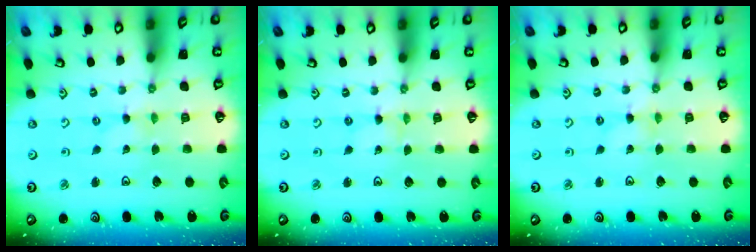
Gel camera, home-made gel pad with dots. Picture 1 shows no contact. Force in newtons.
{"total": 0.6, "press": 0.6, "slide": 0.1}
{"total": 0.0}